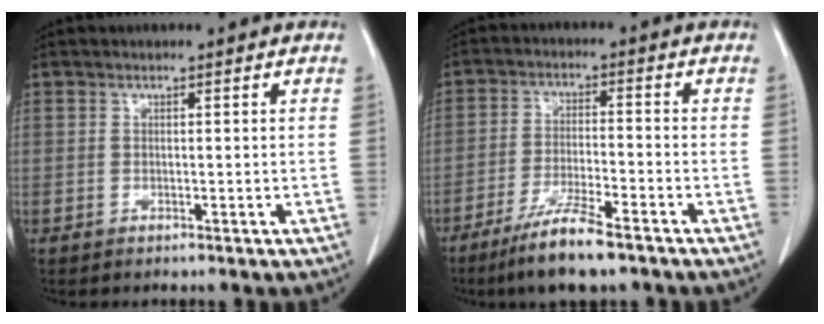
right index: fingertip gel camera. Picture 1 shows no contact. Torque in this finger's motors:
{"motor_torque": [0.66, -0.70, 0.33, 0.12]}